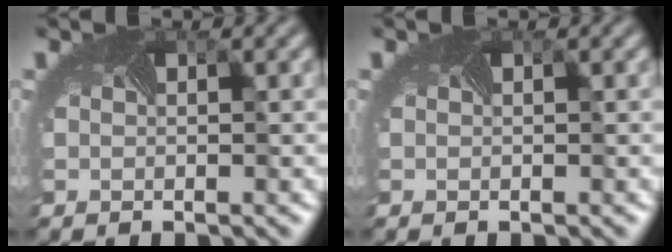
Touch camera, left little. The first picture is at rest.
{"total": 0.0}